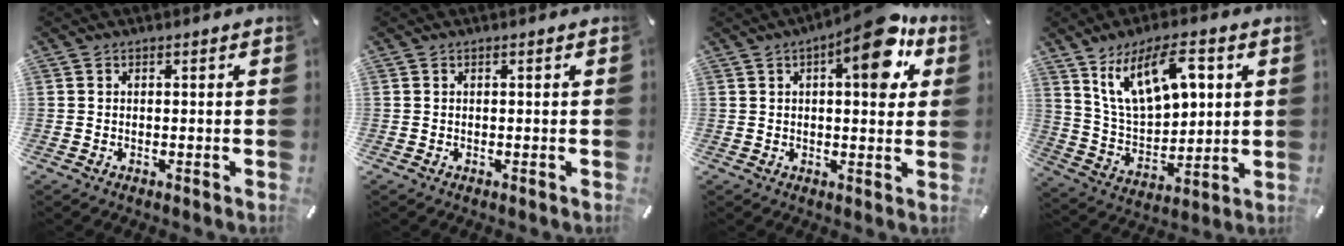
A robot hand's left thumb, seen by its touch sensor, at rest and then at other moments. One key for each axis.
{"total": 0.0}
{"total": 12.5, "fx": 5.5, "fy": 4.7, "fz": 10.2, "tx": -0.128, "ty": -0.027, "tz": 0.084}
{"total": 15.9, "fx": 8.0, "fy": 8.3, "fz": 10.9, "tx": -0.216, "ty": -0.017, "tz": 0.144}